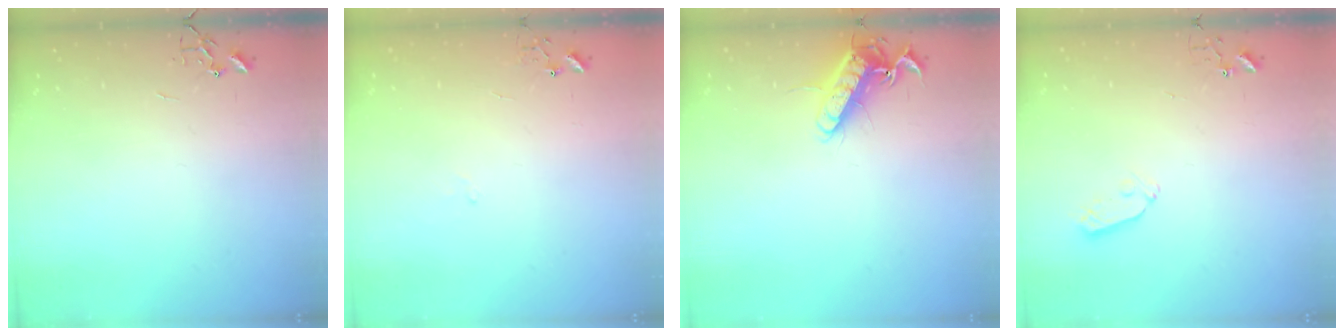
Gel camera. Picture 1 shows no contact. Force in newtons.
{"total": 5.8, "press": 5.8, "slide": 0.7}
{"total": 13.3, "press": 13.2, "slide": 1.1}
{"total": 3.7, "press": 3.6, "slide": 0.5}